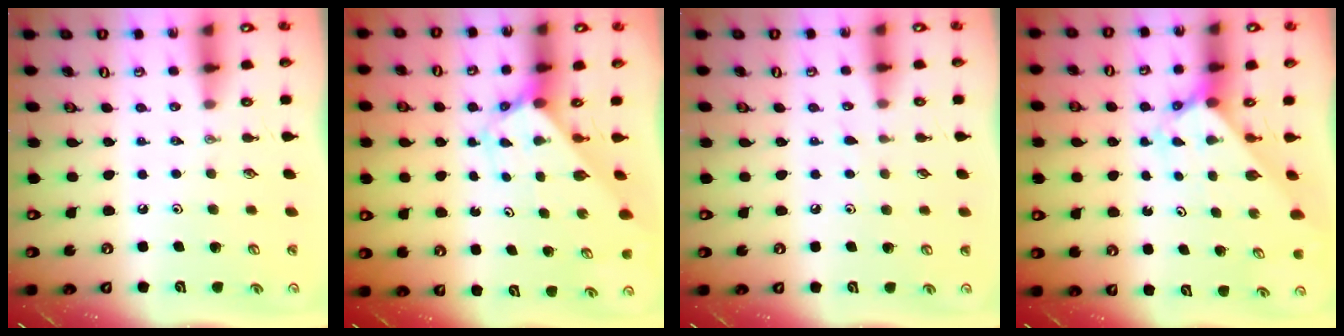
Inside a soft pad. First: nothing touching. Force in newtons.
{"total": 2.5, "press": 2.5, "slide": 0.2}
{"total": 2.9, "press": 2.9, "slide": 0.4}
{"total": 2.3, "press": 2.3, "slide": 0.2}